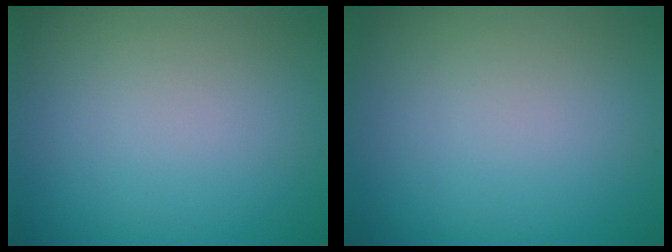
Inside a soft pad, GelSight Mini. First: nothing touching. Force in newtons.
{"total": 0.0}